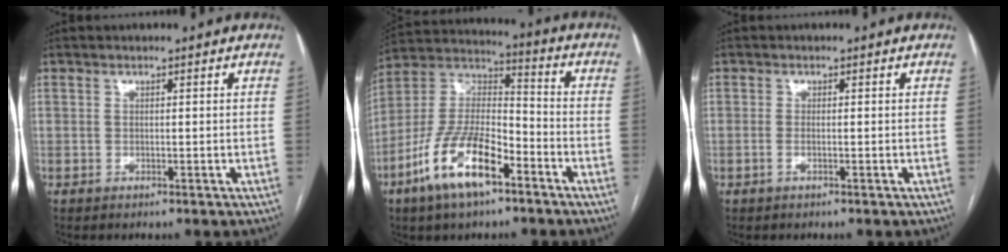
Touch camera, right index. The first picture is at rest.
{"total": 15.1, "force": [-8.1, 5.0, 11.7], "torque": [-0.241, 0.003, -0.150]}
{"total": 0.9, "force": [-0.4, 0.2, 0.8], "torque": [-0.018, 0.000, -0.008]}